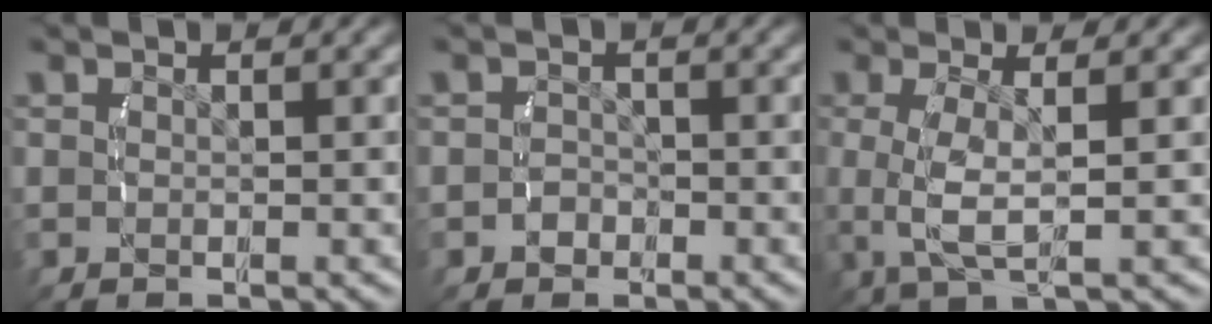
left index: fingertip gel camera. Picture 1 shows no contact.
{"total": 1.3, "force": [-0.9, 0.9, 0.0], "torque": [0.002, -0.005, -0.016]}
{"total": 4.6, "force": [0.3, 1.7, 4.3], "torque": [-0.107, -0.012, 0.013]}